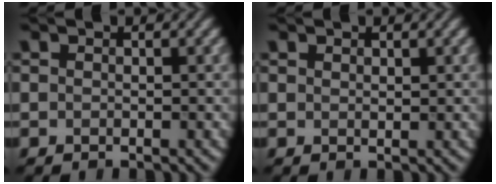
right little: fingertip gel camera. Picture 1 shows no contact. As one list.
[{"total": 0.6, "force": [0.5, 0.2, 0.3], "torque": [-0.007, -0.001, 0.012]}]